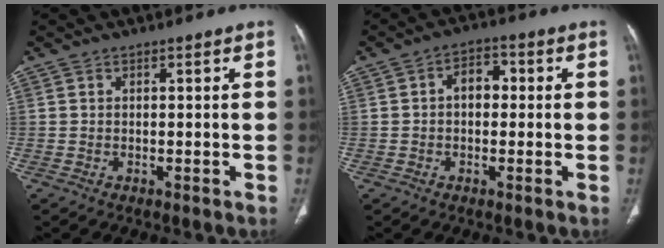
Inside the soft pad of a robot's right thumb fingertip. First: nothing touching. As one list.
[{"total": 4.9, "force": [0.2, 3.4, 3.6], "torque": [-0.043, 0.020, -0.005]}]